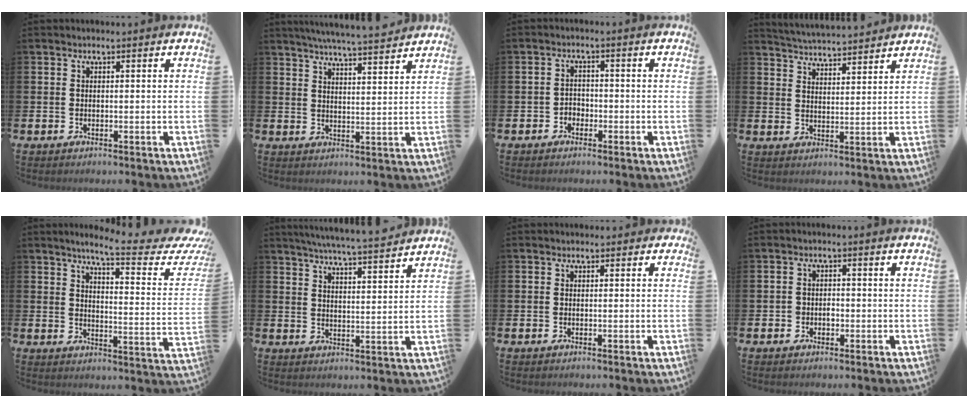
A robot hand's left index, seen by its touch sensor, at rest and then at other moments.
{"total": 5.7, "force": [5.5, -0.5, 1.1], "torque": [-0.035, -0.034, 0.097]}
{"total": 1.9, "force": [-1.3, 1.4, 0.2], "torque": [-0.014, 0.007, -0.028]}
{"total": 4.6, "force": [4.6, 0.0, -0.2], "torque": [-0.017, -0.030, 0.082]}
{"total": 6.8, "force": [5.4, 0.6, 4.1], "torque": [-0.073, -0.043, 0.077]}
{"total": 5.9, "force": [5.7, -0.5, 1.2], "torque": [-0.039, -0.040, 0.100]}
{"total": 0.6, "force": [-0.1, 0.5, 0.2], "torque": [-0.004, 0.008, -0.004]}
{"total": 1.6, "force": [-0.6, 1.4, 0.6], "torque": [-0.002, 0.000, -0.018]}